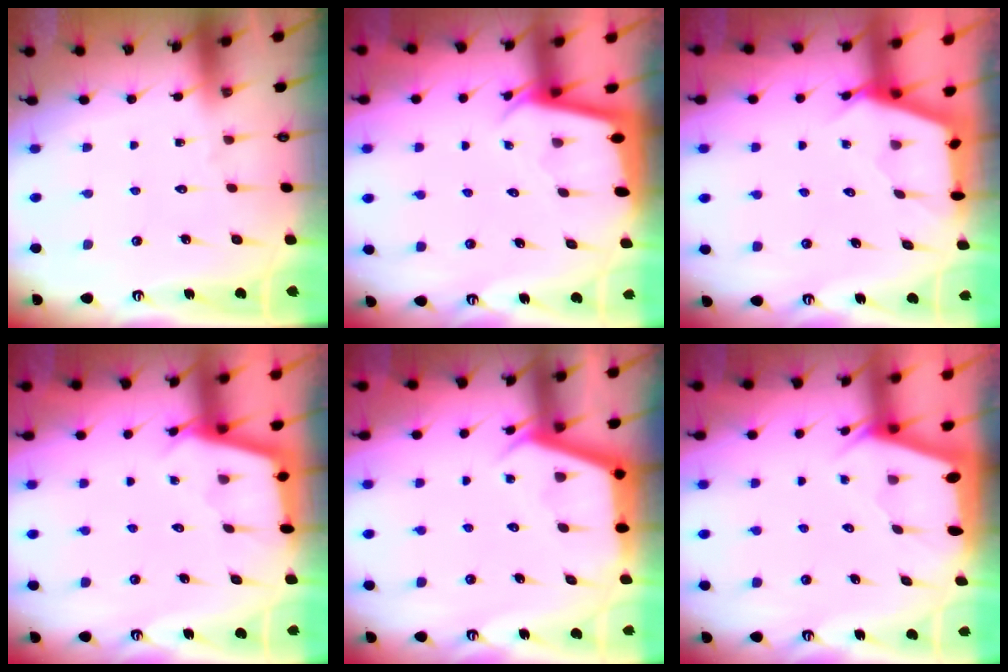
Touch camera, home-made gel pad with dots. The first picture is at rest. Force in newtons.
{"total": 2.1, "press": 2.1, "slide": 0.1}
{"total": 2.6, "press": 2.6, "slide": 0.4}
{"total": 3.0, "press": 3.0, "slide": 0.3}
{"total": 3.7, "press": 3.6, "slide": 0.4}
{"total": 2.0, "press": 2.0, "slide": 0.3}